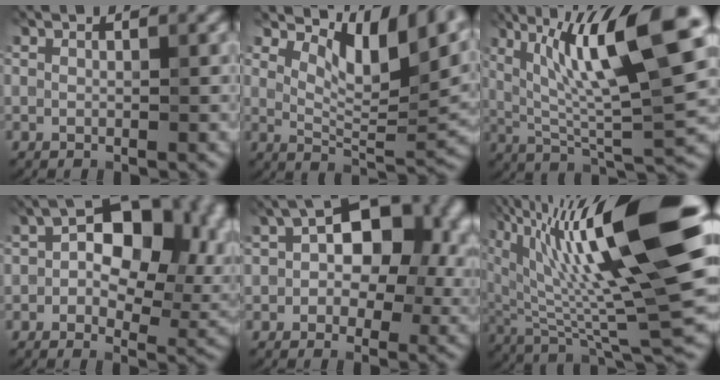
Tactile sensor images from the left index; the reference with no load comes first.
{"total": 6.9, "force": [4.0, 2.8, 4.9], "torque": [-0.085, 0.000, 0.095]}
{"total": 10.7, "force": [3.7, 1.6, 9.9], "torque": [-0.176, 0.011, 0.096]}
{"total": 13.1, "force": [2.0, 7.9, 10.2], "torque": [-0.124, 0.018, 0.055]}
{"total": 8.2, "force": [0.6, 5.3, 6.2], "torque": [-0.067, 0.027, 0.018]}
{"total": 15.9, "force": [5.0, 3.2, 14.8], "torque": [-0.271, 0.008, 0.113]}